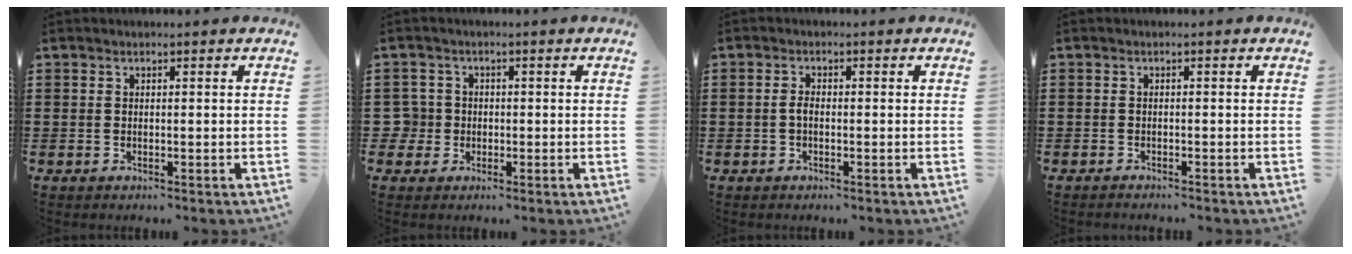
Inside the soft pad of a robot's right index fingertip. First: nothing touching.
{"total": 3.2, "force": [-0.5, 3.1, 0.6], "torque": [-0.040, 0.001, -0.018]}
{"total": 1.5, "force": [-0.4, 0.7, 1.3], "torque": [-0.033, -0.002, -0.010]}
{"total": 0.8, "force": [-0.8, 0.0, -0.1], "torque": [-0.001, 0.002, -0.018]}